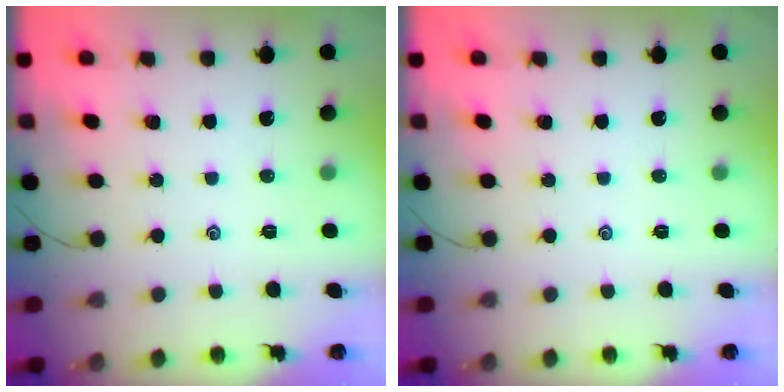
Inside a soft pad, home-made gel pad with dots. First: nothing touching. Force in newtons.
{"total": 0.0}